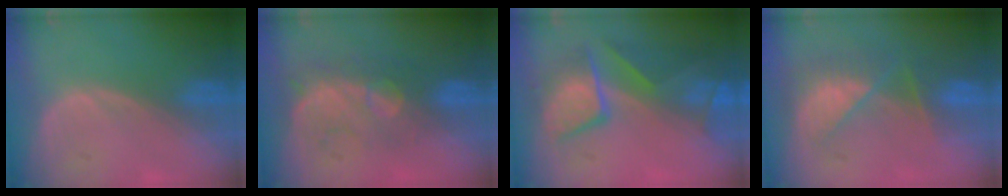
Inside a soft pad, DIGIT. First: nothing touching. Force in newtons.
{"total": 8.5, "press": 7.6, "slide": 3.7}
{"total": 10.0, "press": 8.6, "slide": 5.1}
{"total": 7.9, "press": 6.9, "slide": 3.9}